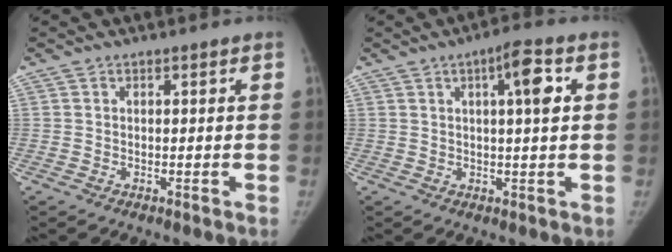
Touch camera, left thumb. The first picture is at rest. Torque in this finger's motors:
{"motor_torque": [0.25, 0.18, 0.77, -0.39, 0.16]}